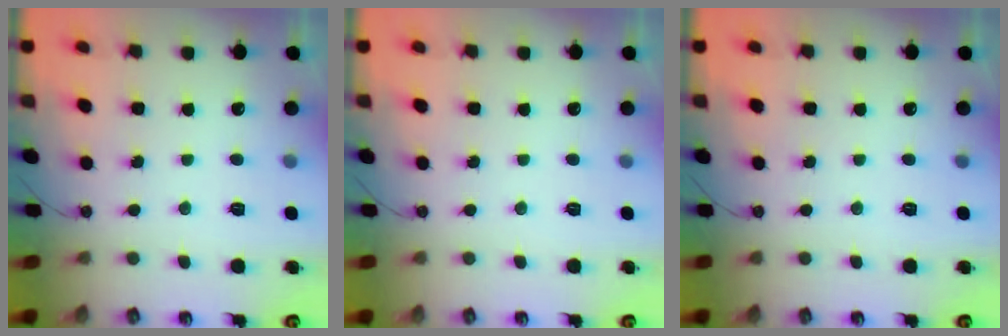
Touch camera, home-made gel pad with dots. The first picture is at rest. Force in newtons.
{"total": 0.0}
{"total": 0.0}